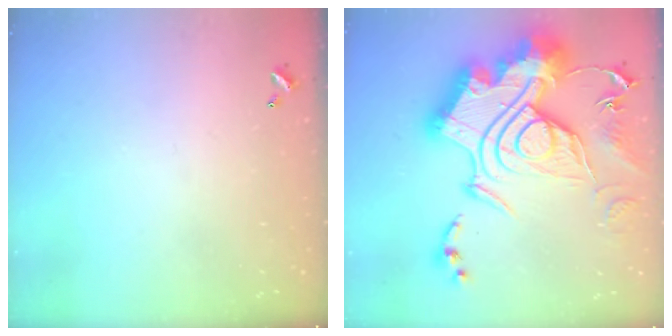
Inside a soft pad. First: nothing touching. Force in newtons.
{"total": 1.1, "press": 1.1, "slide": 0.0}